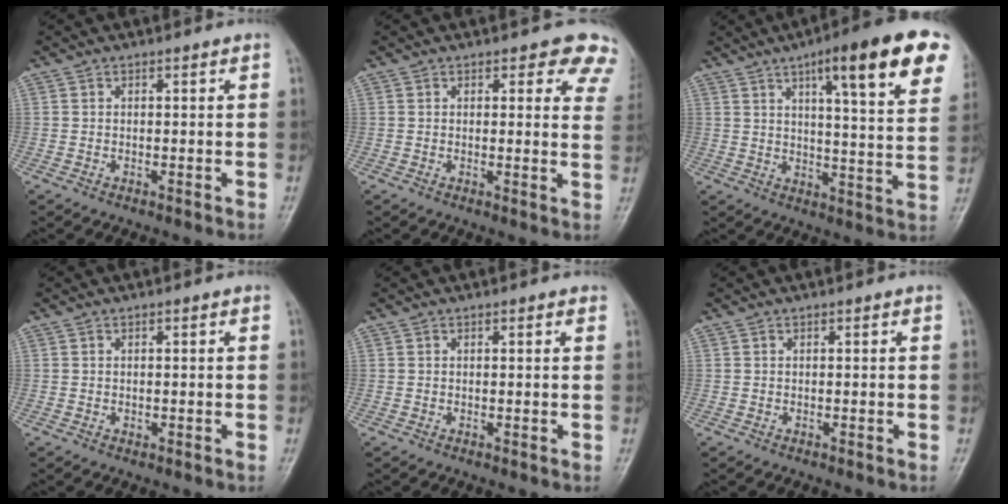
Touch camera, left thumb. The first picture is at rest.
{"total": 7.7, "force": [6.0, 3.4, 3.4], "torque": [0.007, -0.026, 0.043]}
{"total": 19.7, "force": [10.2, 3.9, 16.4], "torque": [-0.198, -0.024, 0.138]}
{"total": 0.5, "force": [-0.1, 0.4, 0.3], "torque": [-0.002, 0.000, -0.001]}
{"total": 0.7, "force": [0.4, 0.3, 0.6], "torque": [-0.010, 0.000, 0.003]}
{"total": 0.0}